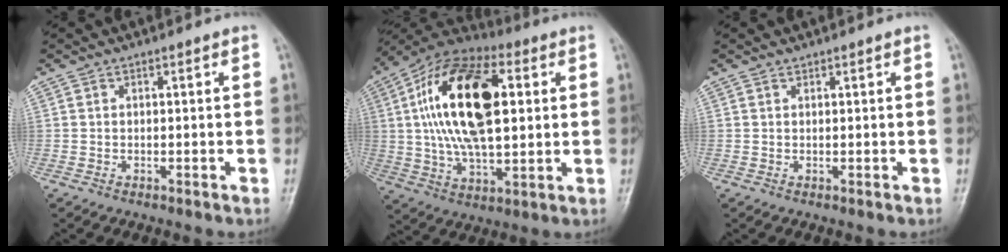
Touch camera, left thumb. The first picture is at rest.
{"total": 22.5, "force": [4.4, 11.3, 18.9], "torque": [-0.333, 0.005, 0.069]}
{"total": 0.5, "force": [0.5, 0.2, 0.0], "torque": [0.000, -0.005, 0.008]}